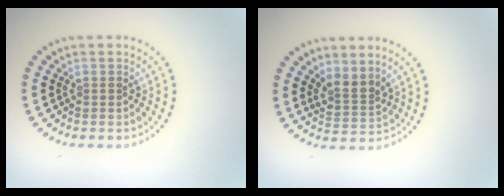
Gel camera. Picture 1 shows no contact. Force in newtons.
{"total": 2.4, "press": 1.8, "slide": 1.6}